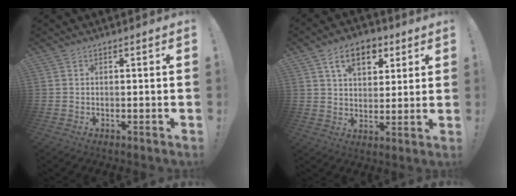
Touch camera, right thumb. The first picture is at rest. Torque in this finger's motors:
{"motor_torque": [0.09, 0.14, 0.45, 0.44, 0.17]}